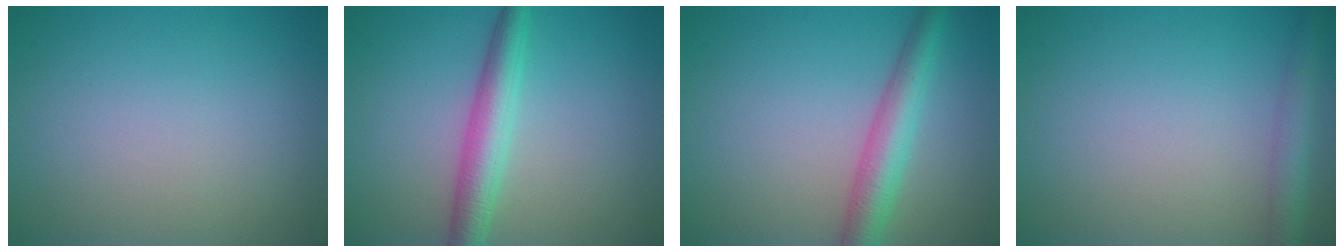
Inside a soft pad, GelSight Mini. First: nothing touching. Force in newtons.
{"total": 4.0, "press": 4.0, "slide": 0.0}
{"total": 4.1, "press": 4.1, "slide": 0.1}
{"total": 2.8, "press": 2.8, "slide": 0.1}